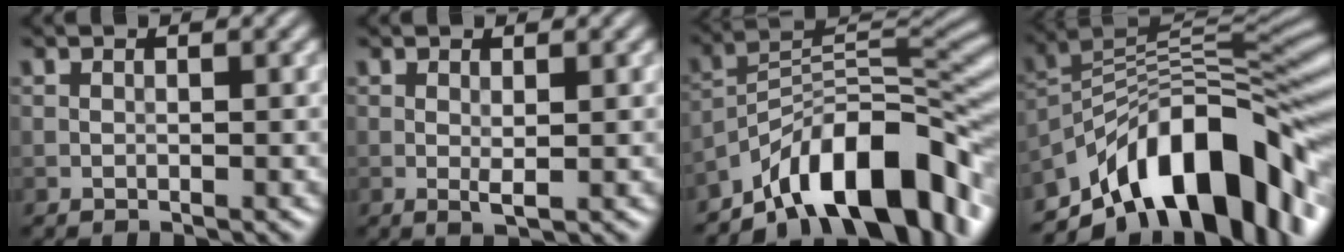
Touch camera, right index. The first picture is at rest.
{"total": 1.1, "force": [0.2, 0.2, 1.0], "torque": [-0.020, -0.003, 0.003]}
{"total": 12.1, "force": [-8.2, 4.2, 7.9], "torque": [-0.104, 0.014, -0.156]}
{"total": 13.5, "force": [-7.4, 6.0, 9.6], "torque": [-0.143, 0.026, -0.138]}